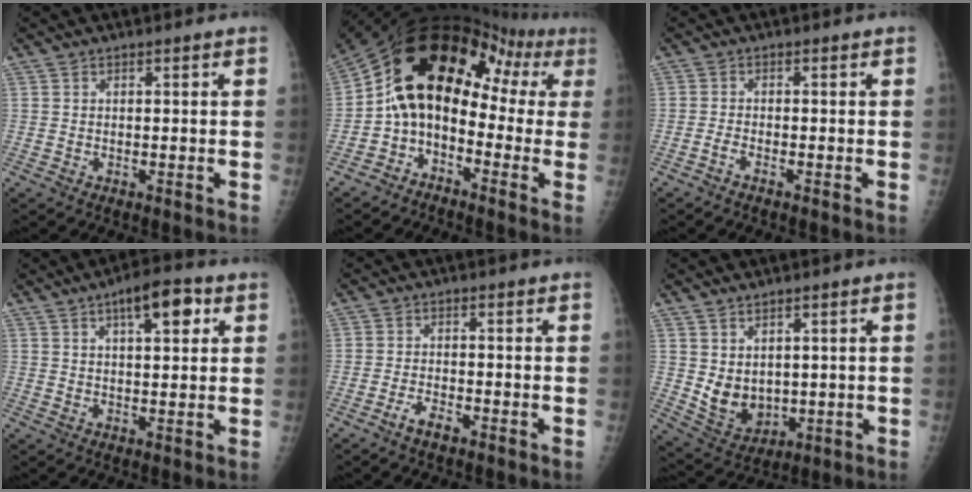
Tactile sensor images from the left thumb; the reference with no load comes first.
{"total": 15.9, "force": [0.4, 11.2, 11.2], "torque": [-0.124, 0.102, -0.011]}
{"total": 1.4, "force": [-1.1, 0.1, 0.8], "torque": [-0.024, 0.003, -0.026]}
{"total": 8.2, "force": [3.8, 3.1, 6.6], "torque": [-0.081, -0.002, 0.052]}
{"total": 2.9, "force": [-2.1, 1.0, 1.8], "torque": [-0.041, 0.011, -0.040]}
{"total": 7.1, "force": [0.9, 5.3, 4.6], "torque": [-0.056, -0.023, 0.043]}